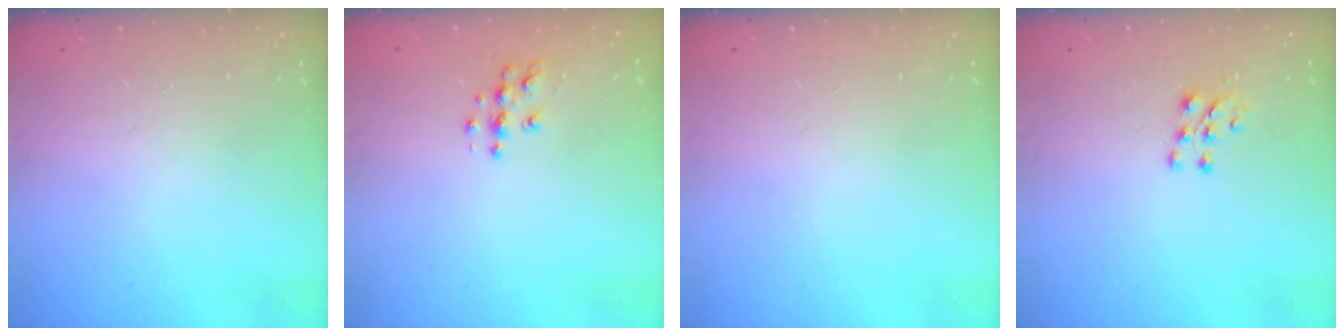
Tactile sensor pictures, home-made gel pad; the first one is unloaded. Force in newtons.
{"total": 5.8, "press": 5.8, "slide": 0.2}
{"total": 0.0}
{"total": 6.5, "press": 6.4, "slide": 0.7}